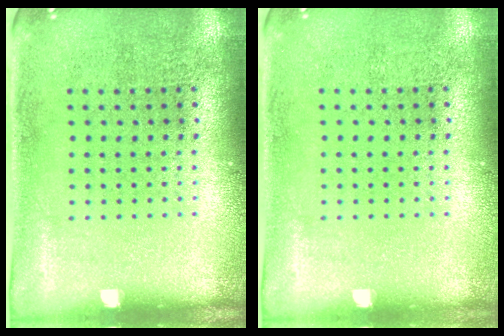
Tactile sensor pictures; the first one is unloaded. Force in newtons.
{"total": 0.0}